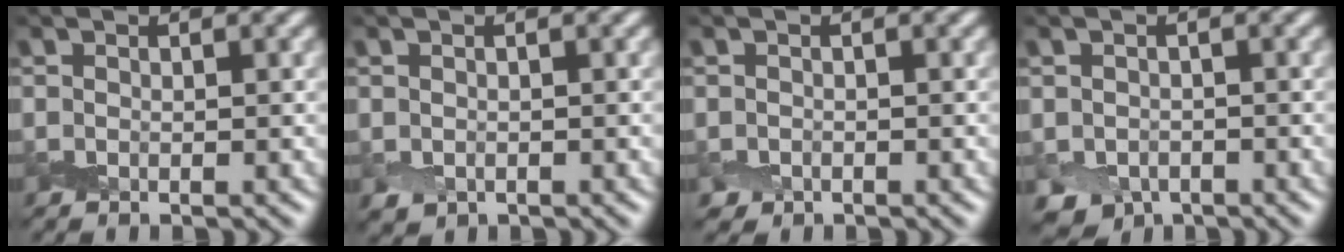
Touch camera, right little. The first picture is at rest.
{"total": 0.7, "force": [-0.2, 0.6, 0.3], "torque": [-0.006, -0.007, -0.002]}
{"total": 0.8, "force": [-0.5, 0.6, 0.0], "torque": [0.003, -0.005, -0.010]}
{"total": 3.1, "force": [-2.0, 2.0, 1.2], "torque": [-0.016, -0.013, -0.039]}